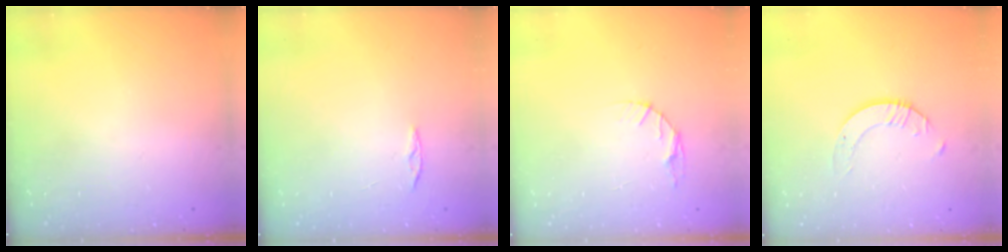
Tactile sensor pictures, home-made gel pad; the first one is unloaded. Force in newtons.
{"total": 4.0, "press": 3.9, "slide": 0.4}
{"total": 4.9, "press": 4.9, "slide": 0.6}
{"total": 2.3, "press": 2.3, "slide": 0.2}